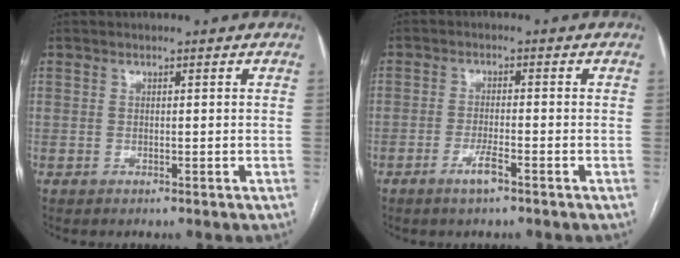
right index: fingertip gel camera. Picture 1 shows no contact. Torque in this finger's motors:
{"motor_torque": [0.02, -0.10, 0.03, 0.02]}